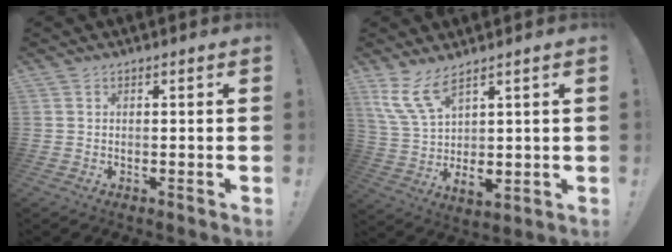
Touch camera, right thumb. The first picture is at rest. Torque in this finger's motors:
{"motor_torque": [1.40, 1.44, 0.43, 0.41, 0.07]}